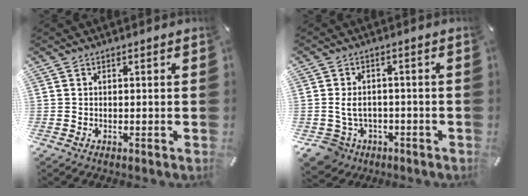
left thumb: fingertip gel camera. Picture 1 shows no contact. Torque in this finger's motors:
{"motor_torque": [-0.02, 0.30, 0.23, 0.12, 0.11]}